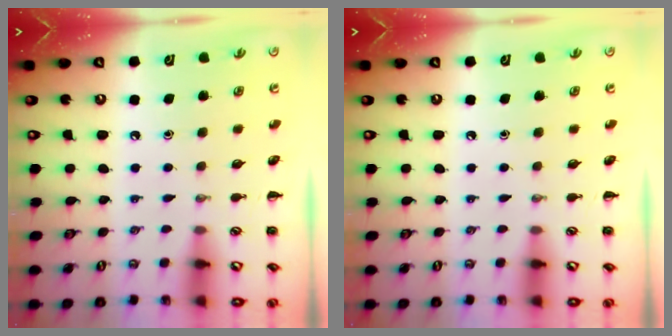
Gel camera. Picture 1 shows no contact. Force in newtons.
{"total": 0.0}